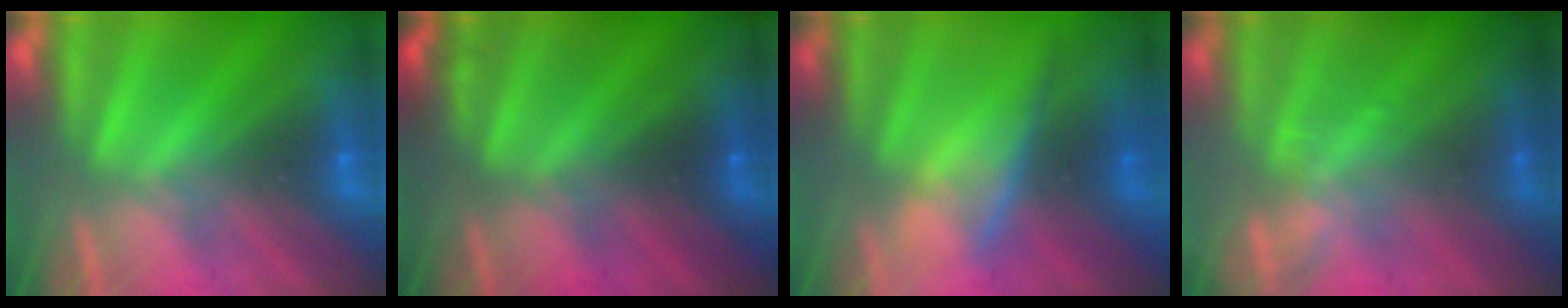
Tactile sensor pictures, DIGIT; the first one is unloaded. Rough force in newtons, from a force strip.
{"total": 1.4}
{"total": 2.8}
{"total": 1.8}